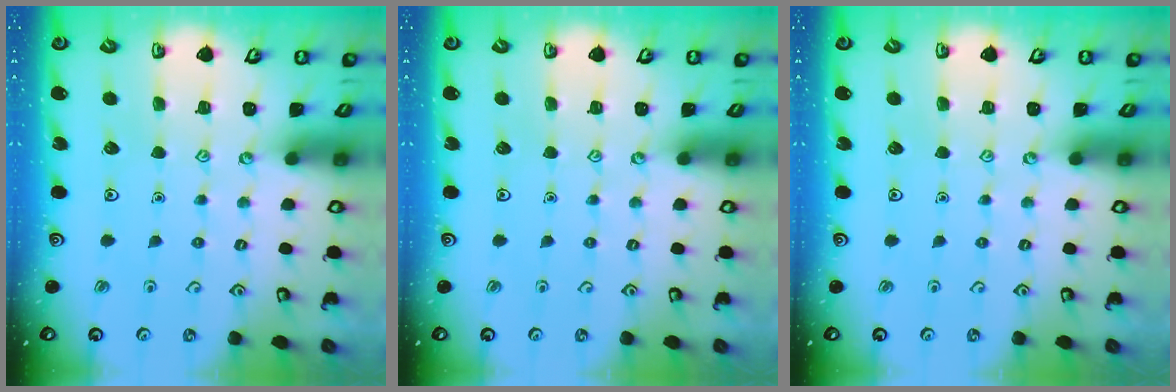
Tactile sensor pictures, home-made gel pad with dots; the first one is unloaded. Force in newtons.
{"total": 0.0}
{"total": 0.0}